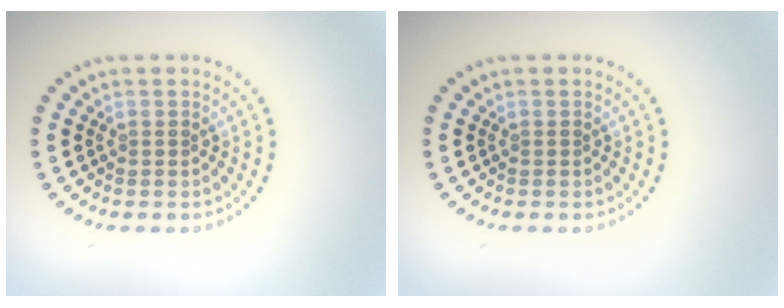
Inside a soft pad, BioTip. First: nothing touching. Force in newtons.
{"total": 0.0}